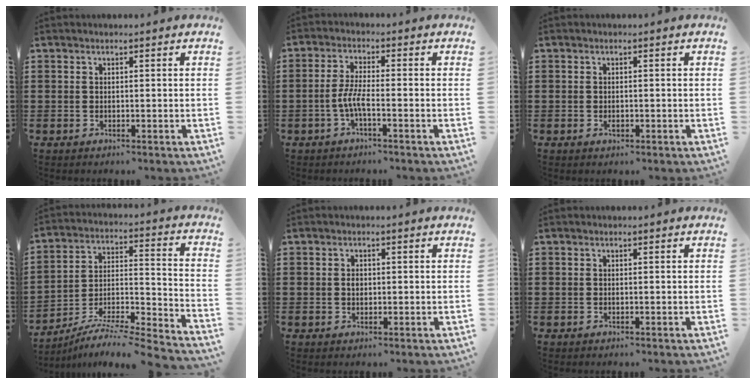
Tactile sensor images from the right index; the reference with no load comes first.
{"total": 4.1, "force": [-1.5, 0.5, 3.8], "torque": [-0.093, -0.008, -0.036]}
{"total": 0.9, "force": [-0.3, 0.4, 0.7], "torque": [-0.014, -0.002, -0.004]}
{"total": 6.9, "force": [-6.3, -0.2, 2.6], "torque": [-0.032, 0.000, -0.126]}
{"total": 1.3, "force": [0.3, 0.8, 1.0], "torque": [-0.020, 0.006, 0.005]}
{"total": 0.0}